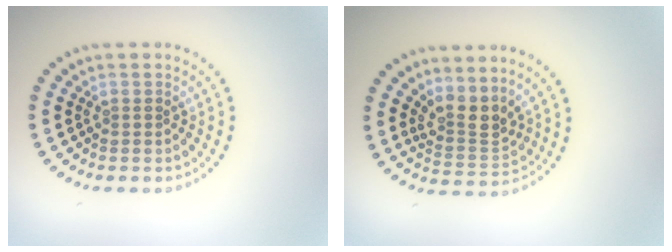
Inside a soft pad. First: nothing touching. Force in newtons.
{"total": 3.0, "press": 2.2, "slide": 2.0}